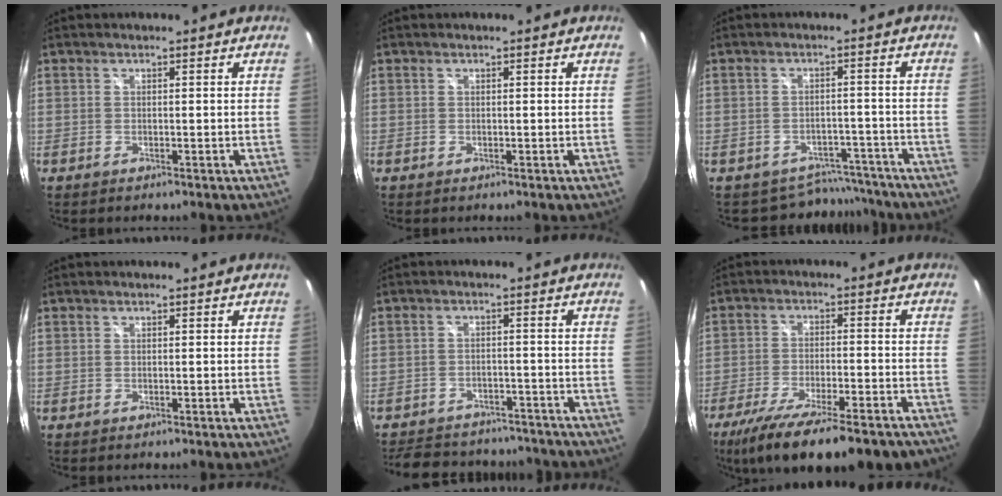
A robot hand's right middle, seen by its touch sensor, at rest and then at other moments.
{"total": 0.0}
{"total": 7.5, "force": [-6.6, 3.6, -0.1], "torque": [0.005, 0.023, -0.079]}
{"total": 0.0}
{"total": 18.3, "force": [-15.6, 7.2, 6.4], "torque": [-0.142, 0.018, -0.199]}
{"total": 20.9, "force": [-16.3, 4.4, 12.4], "torque": [-0.231, -0.058, -0.249]}